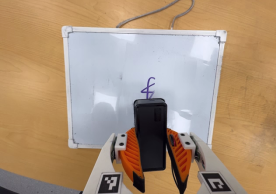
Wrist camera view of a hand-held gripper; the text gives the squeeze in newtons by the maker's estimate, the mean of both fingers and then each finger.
{"total": 7.1, "left": 6.4, "right": 7.7}